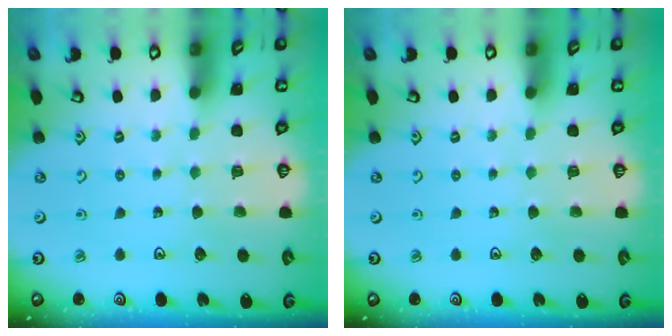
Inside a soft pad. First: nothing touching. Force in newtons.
{"total": 0.0}